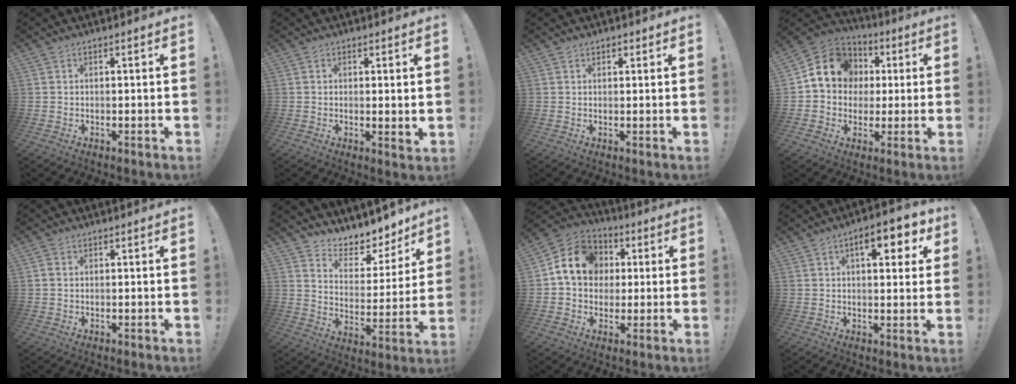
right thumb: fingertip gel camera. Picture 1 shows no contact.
{"total": 1.9, "force": [1.2, 0.1, 1.4], "torque": [-0.004, -0.012, 0.017]}
{"total": 1.5, "force": [0.9, 1.1, 0.4], "torque": [0.004, -0.004, 0.015]}
{"total": 14.6, "force": [3.2, 12.5, 6.6], "torque": [-0.090, 0.000, 0.070]}
{"total": 1.4, "force": [0.5, 1.1, 0.7], "torque": [-0.022, 0.007, 0.012]}
{"total": 7.5, "force": [6.5, 3.3, 1.9], "torque": [-0.025, -0.068, 0.115]}
{"total": 13.6, "force": [2.4, 11.7, 6.5], "torque": [-0.094, 0.011, 0.055]}
{"total": 9.3, "force": [3.9, 3.6, 7.6], "torque": [-0.084, -0.012, 0.056]}